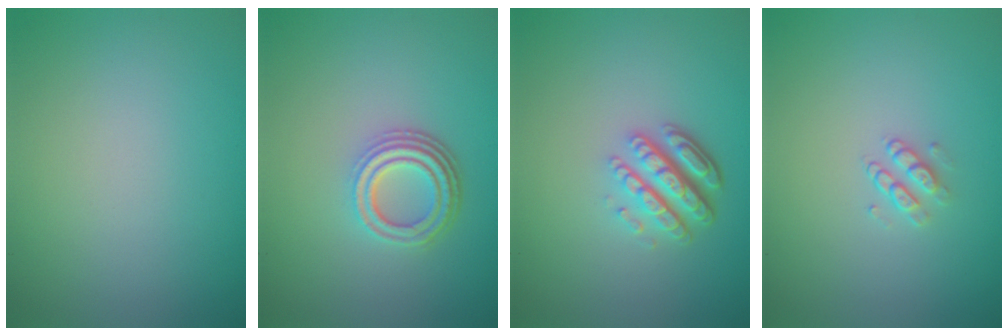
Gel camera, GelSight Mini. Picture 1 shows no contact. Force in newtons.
{"total": 4.1, "press": 3.1, "slide": 2.7}
{"total": 4.9, "press": 3.4, "slide": 3.4}
{"total": 1.4, "press": 1.0, "slide": 1.0}